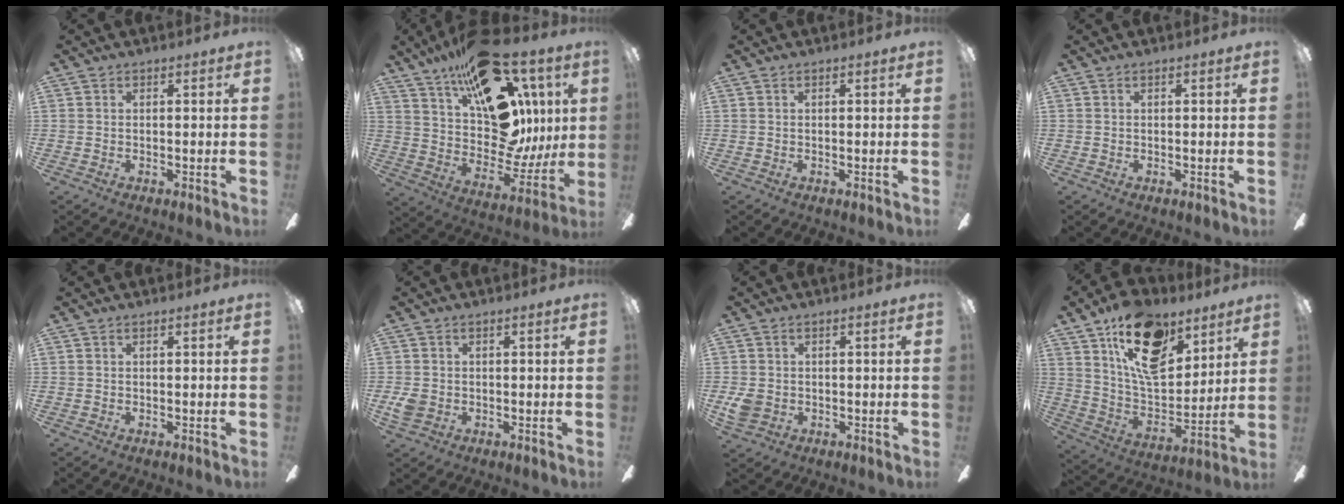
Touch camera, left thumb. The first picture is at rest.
{"total": 25.1, "force": [12.8, 13.8, 16.6], "torque": [-0.245, -0.082, 0.237]}
{"total": 0.0}
{"total": 0.0}
{"total": 0.0}
{"total": 3.2, "force": [-0.7, 2.5, 1.9], "torque": [-0.029, 0.003, -0.014]}
{"total": 3.9, "force": [-0.5, 3.2, 2.2], "torque": [-0.036, 0.003, -0.008]}
{"total": 20.4, "force": [12.2, 10.9, 12.3], "torque": [-0.200, -0.058, 0.216]}